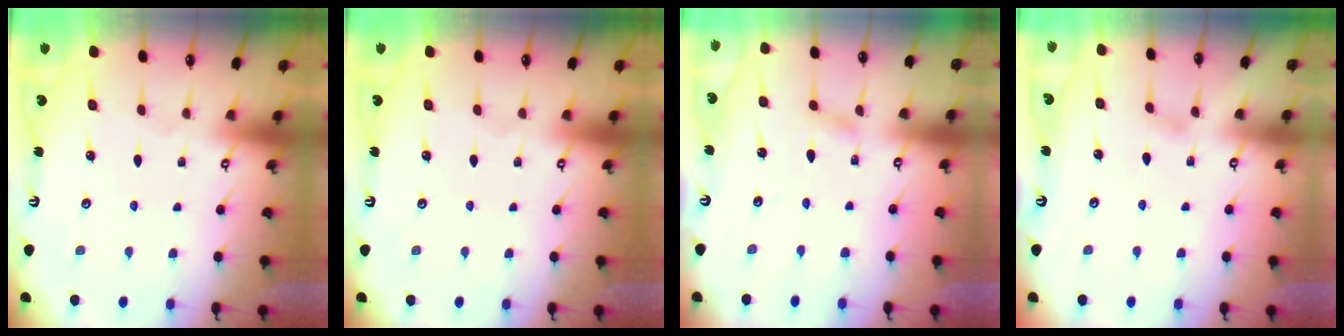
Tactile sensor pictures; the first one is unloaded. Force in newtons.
{"total": 0.0}
{"total": 2.0, "press": 2.0, "slide": 0.2}
{"total": 3.5, "press": 3.5, "slide": 0.6}